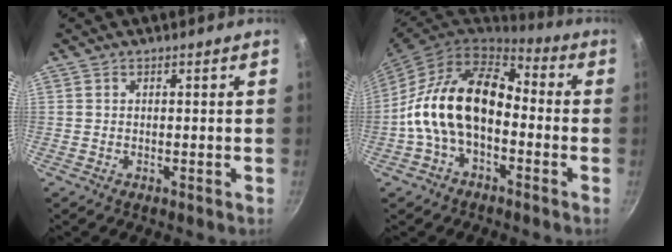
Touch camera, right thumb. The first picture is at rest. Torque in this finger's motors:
{"motor_torque": [2.40, 2.61, 1.40, -1.37, 0.28]}